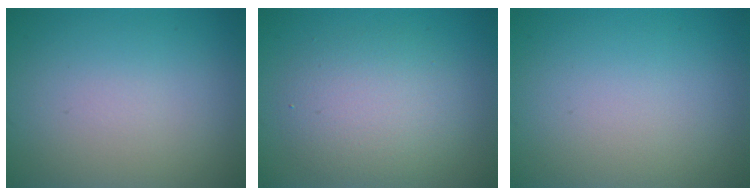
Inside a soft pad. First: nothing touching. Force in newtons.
{"total": 4.3, "press": 4.3, "slide": 0.1}
{"total": 0.0}